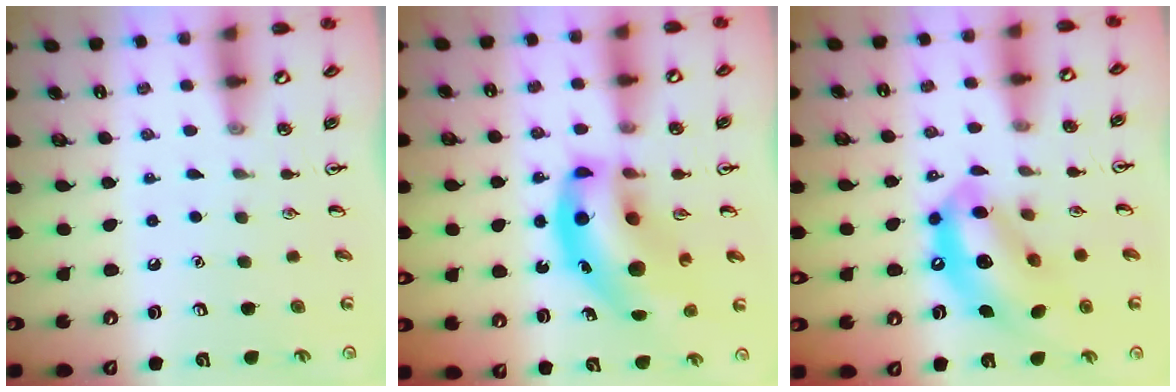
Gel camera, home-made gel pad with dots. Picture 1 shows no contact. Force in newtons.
{"total": 15.6, "press": 15.0, "slide": 4.3}
{"total": 14.2, "press": 13.5, "slide": 4.3}